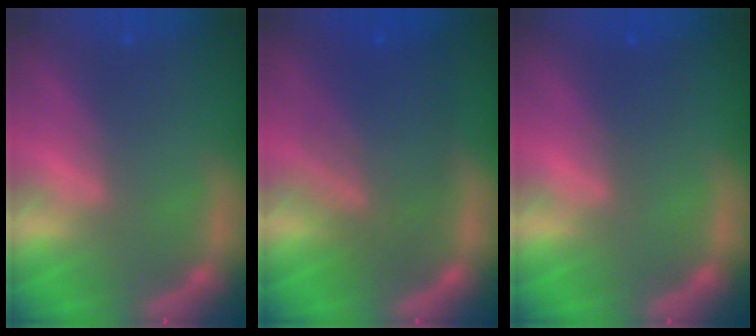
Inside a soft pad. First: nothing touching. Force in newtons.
{"total": 8.1}
{"total": 1.5}